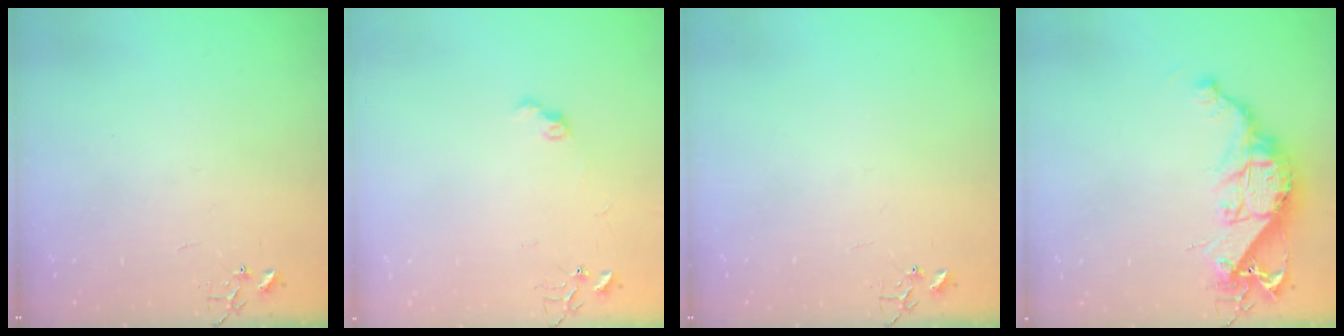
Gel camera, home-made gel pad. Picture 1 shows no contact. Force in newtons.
{"total": 6.9, "press": 6.9, "slide": 0.7}
{"total": 0.0}
{"total": 14.9, "press": 14.8, "slide": 1.0}